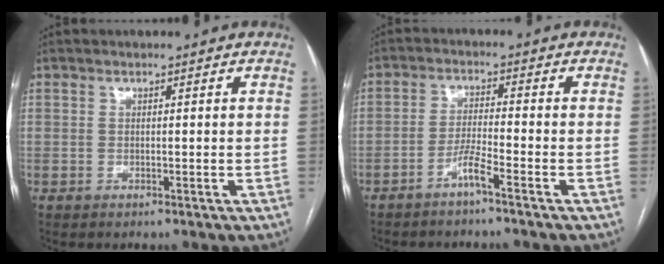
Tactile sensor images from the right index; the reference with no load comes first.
{"total": 3.6, "force": [-2.5, -0.5, 2.5], "torque": [-0.053, 0.000, -0.052]}